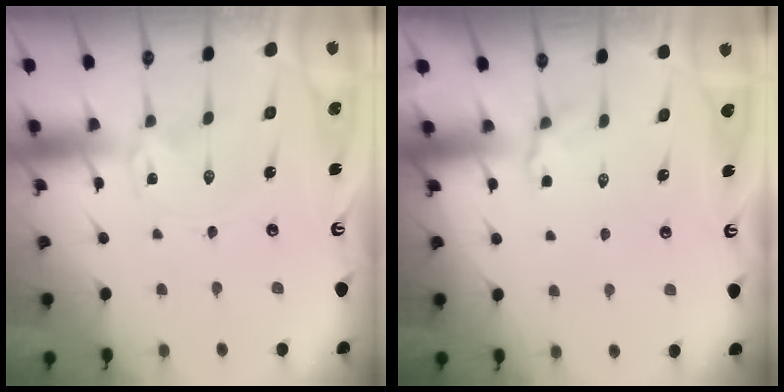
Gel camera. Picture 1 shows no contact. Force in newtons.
{"total": 3.1, "press": 2.6, "slide": 1.6}